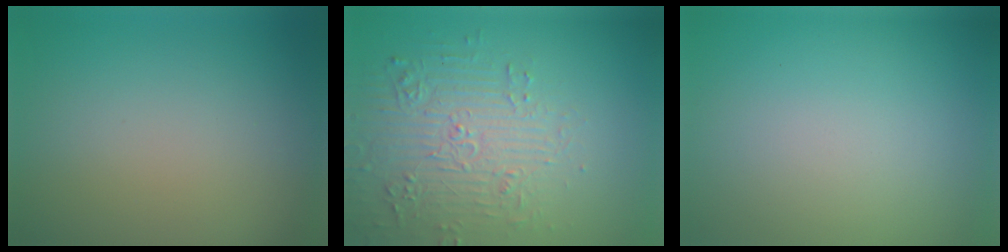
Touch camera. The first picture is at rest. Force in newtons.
{"total": 4.6, "press": 4.4, "slide": 1.4}
{"total": 0.0}